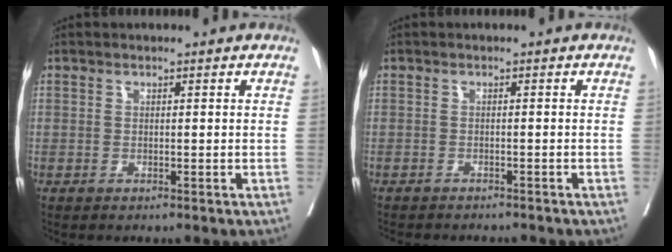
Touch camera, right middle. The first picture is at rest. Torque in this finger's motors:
{"motor_torque": [0.96, -1.18, 0.08, 0.03]}